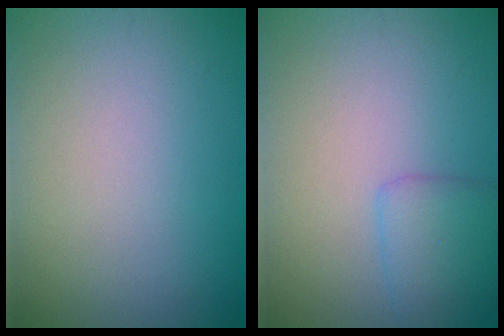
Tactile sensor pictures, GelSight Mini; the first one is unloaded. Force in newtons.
{"total": 2.1, "press": 2.1, "slide": 0.1}